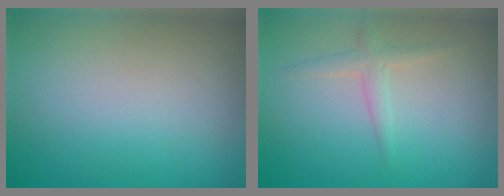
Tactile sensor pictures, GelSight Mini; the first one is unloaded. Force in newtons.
{"total": 1.6, "press": 1.6, "slide": 0.1}